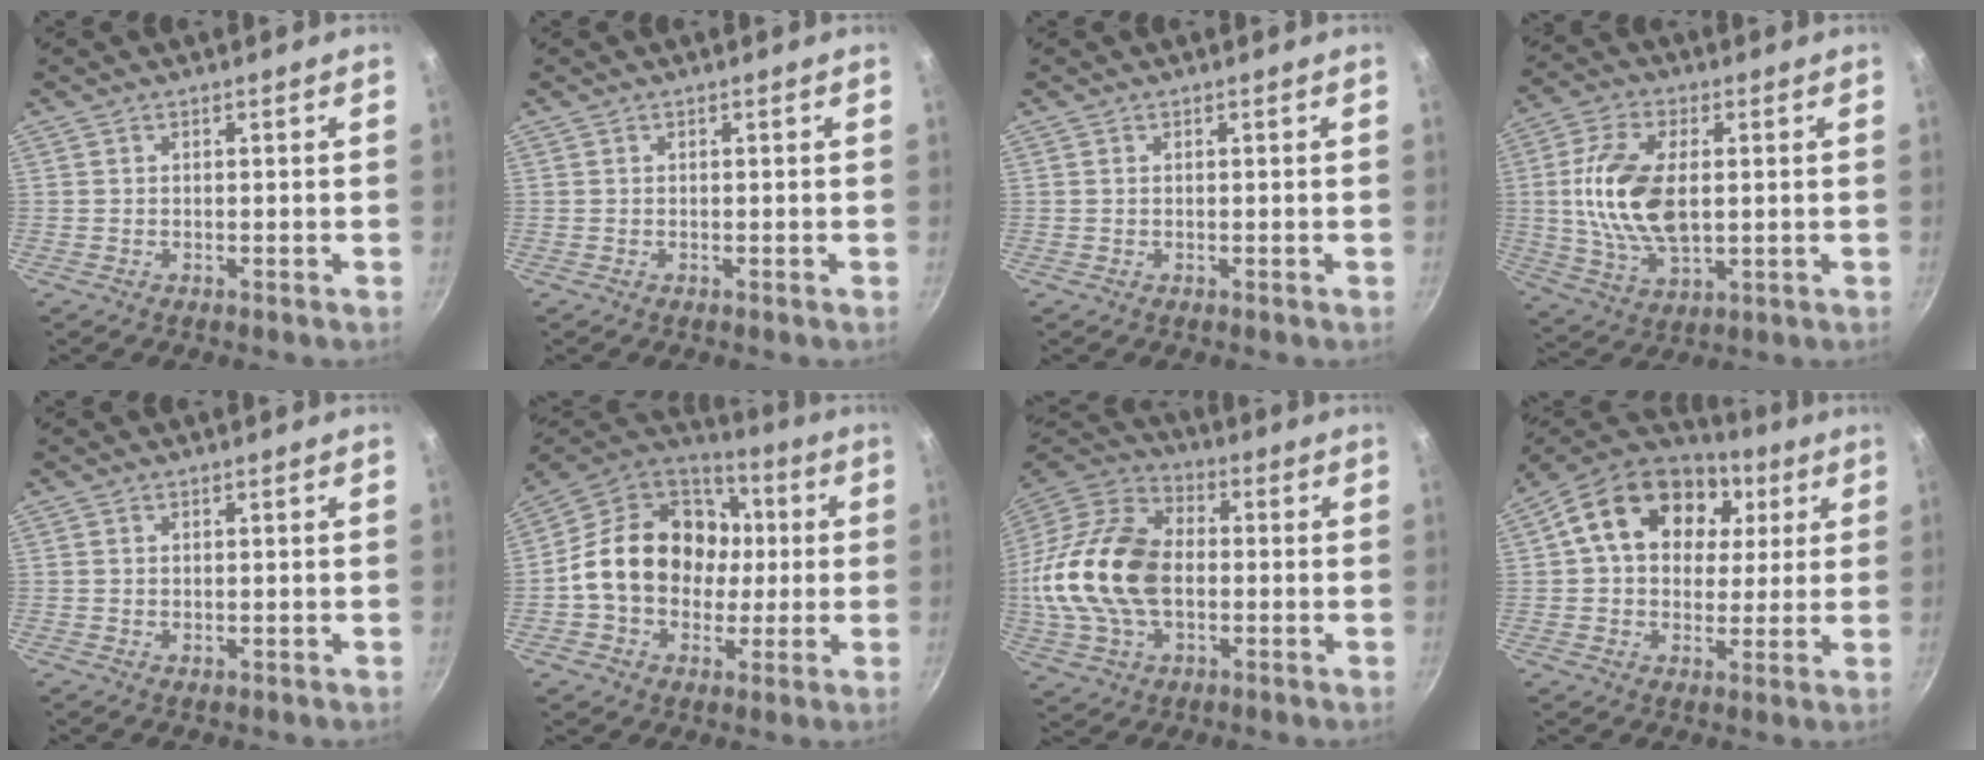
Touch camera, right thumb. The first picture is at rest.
{"total": 0.0}
{"total": 0.0}
{"total": 15.0, "force": [1.1, 8.2, 12.5], "torque": [-0.235, 0.004, 0.023]}
{"total": 0.6, "force": [0.3, 0.4, 0.3], "torque": [-0.002, -0.006, 0.002]}
{"total": 21.6, "force": [0.5, 17.4, 12.9], "torque": [-0.190, 0.036, 0.002]}
{"total": 21.3, "force": [-0.9, 13.9, 16.1], "torque": [-0.303, 0.031, -0.024]}
{"total": 19.4, "force": [5.8, 14.3, 11.7], "torque": [-0.188, 0.015, 0.083]}